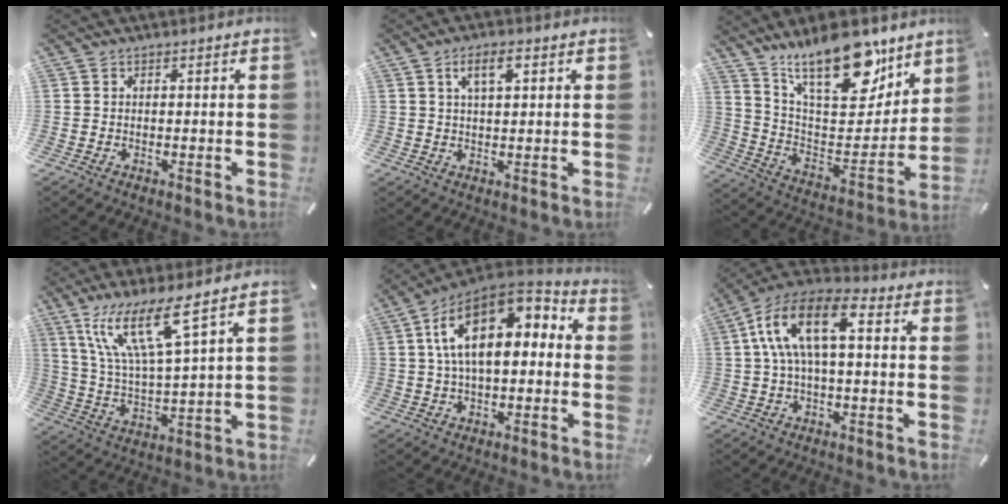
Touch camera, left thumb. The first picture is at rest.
{"total": 5.4, "force": [2.3, 2.2, 4.5], "torque": [-0.079, 0.001, 0.034]}
{"total": 21.4, "force": [16.6, 8.4, 10.6], "torque": [-0.176, -0.117, 0.290]}
{"total": 13.9, "force": [8.9, 1.7, 10.5], "torque": [-0.239, -0.036, 0.149]}
{"total": 14.5, "force": [4.1, 8.4, 11.0], "torque": [-0.200, -0.023, 0.073]}
{"total": 12.5, "force": [2.1, 6.2, 10.7], "torque": [-0.229, 0.002, 0.037]}